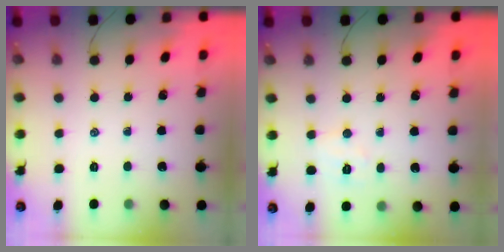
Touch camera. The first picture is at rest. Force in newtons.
{"total": 5.8, "press": 5.7, "slide": 1.2}